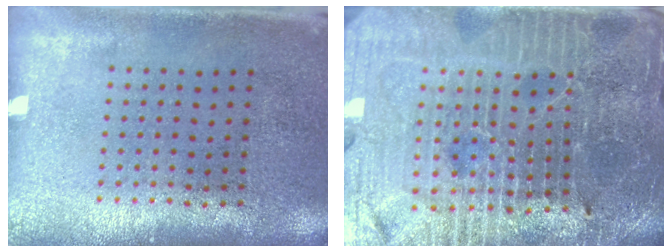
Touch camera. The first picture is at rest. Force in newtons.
{"total": 5.6, "press": 5.2, "slide": 2.1}